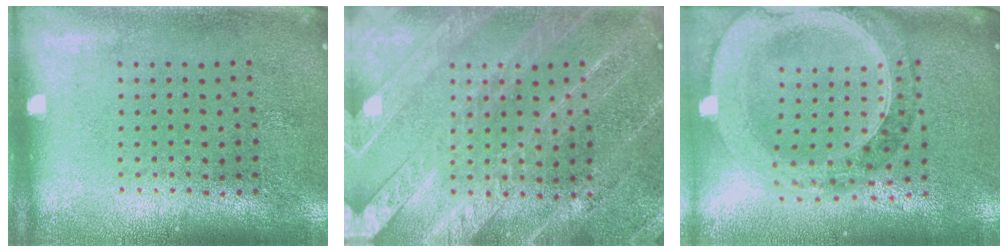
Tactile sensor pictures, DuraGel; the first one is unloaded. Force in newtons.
{"total": 3.4, "press": 3.3, "slide": 1.0}
{"total": 1.6, "press": 1.5, "slide": 0.6}